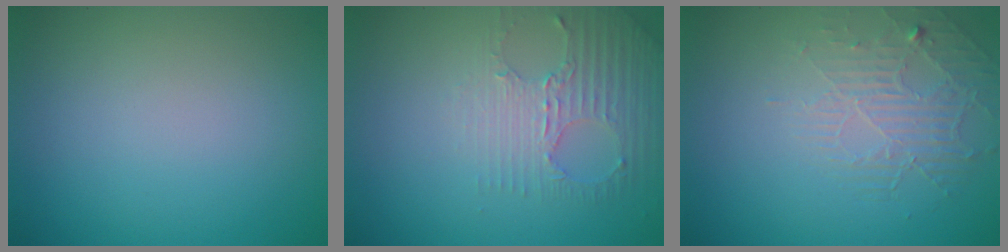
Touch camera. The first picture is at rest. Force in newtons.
{"total": 2.8, "press": 2.5, "slide": 1.3}
{"total": 2.2, "press": 1.4, "slide": 1.7}